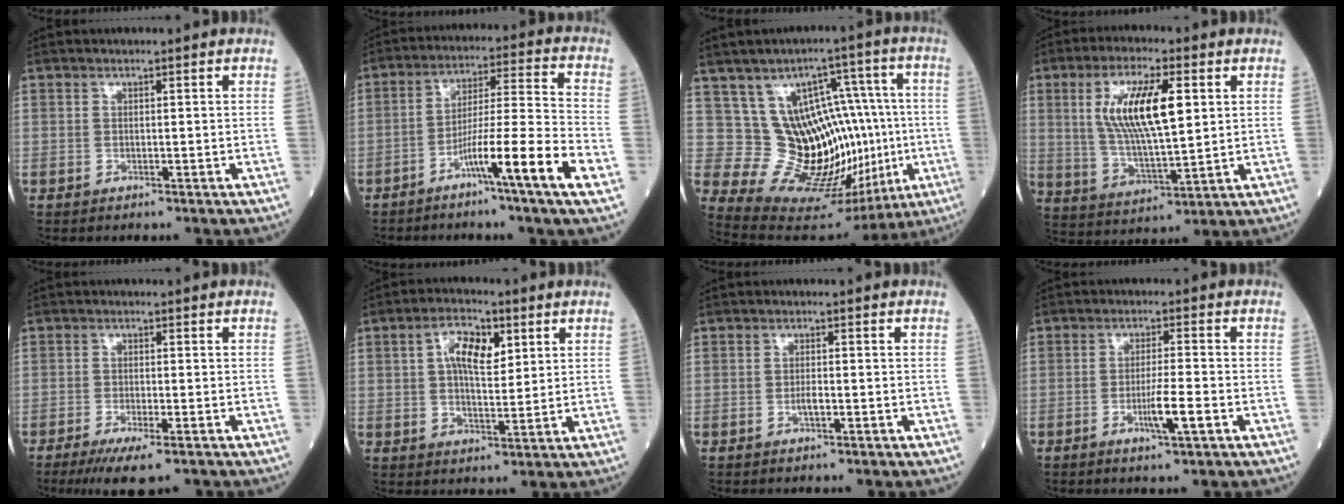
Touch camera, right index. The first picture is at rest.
{"total": 12.1, "force": [-5.9, -1.6, 10.5], "torque": [-0.181, -0.004, -0.103]}
{"total": 17.2, "force": [-0.3, 10.5, 13.6], "torque": [-0.196, 0.038, 0.029]}
{"total": 12.7, "force": [3.3, 3.1, 11.9], "torque": [-0.241, 0.004, 0.064]}
{"total": 6.8, "force": [-4.7, 0.9, 4.9], "torque": [-0.082, -0.018, -0.073]}
{"total": 7.1, "force": [2.4, 3.0, 5.9], "torque": [-0.113, 0.013, 0.041]}
{"total": 1.5, "force": [-0.6, 0.2, 1.3], "torque": [-0.029, 0.000, -0.012]}
{"total": 5.0, "force": [-2.0, -0.1, 4.5], "torque": [-0.084, -0.008, -0.036]}